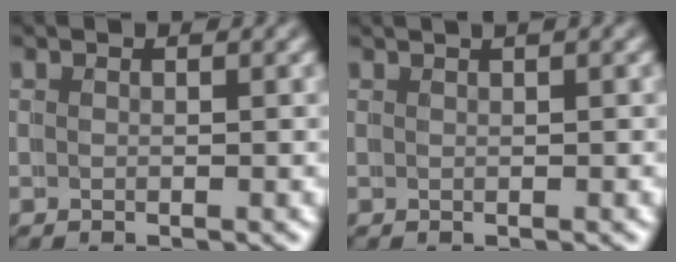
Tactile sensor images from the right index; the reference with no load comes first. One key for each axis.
{"total": 0.8, "fx": 0.4, "fy": 0.0, "fz": 0.7, "tx": -0.004, "ty": 0.007, "tz": 0.005}